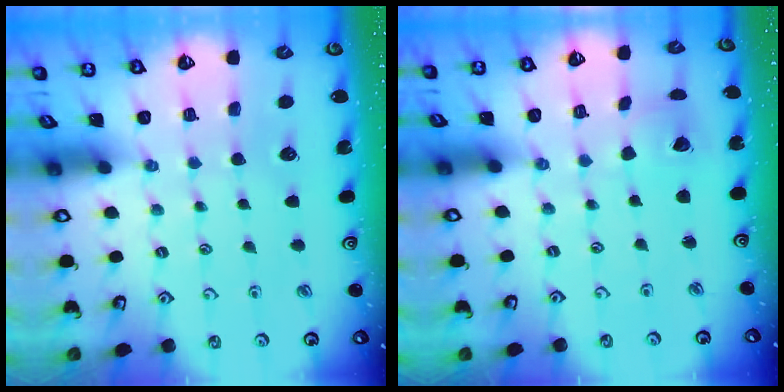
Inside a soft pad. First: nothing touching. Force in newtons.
{"total": 2.6, "press": 2.6, "slide": 0.3}